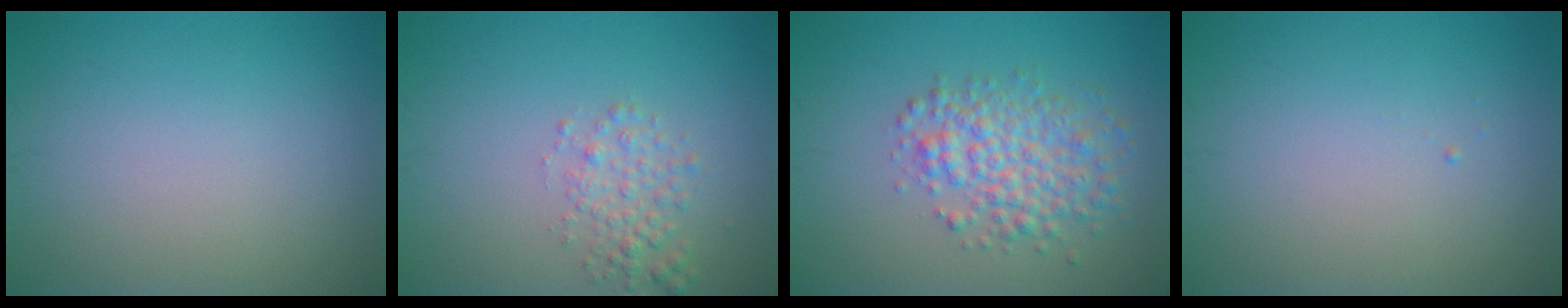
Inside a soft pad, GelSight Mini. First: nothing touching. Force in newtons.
{"total": 2.2, "press": 2.2, "slide": 0.1}
{"total": 4.4, "press": 4.4, "slide": 0.1}
{"total": 0.0}